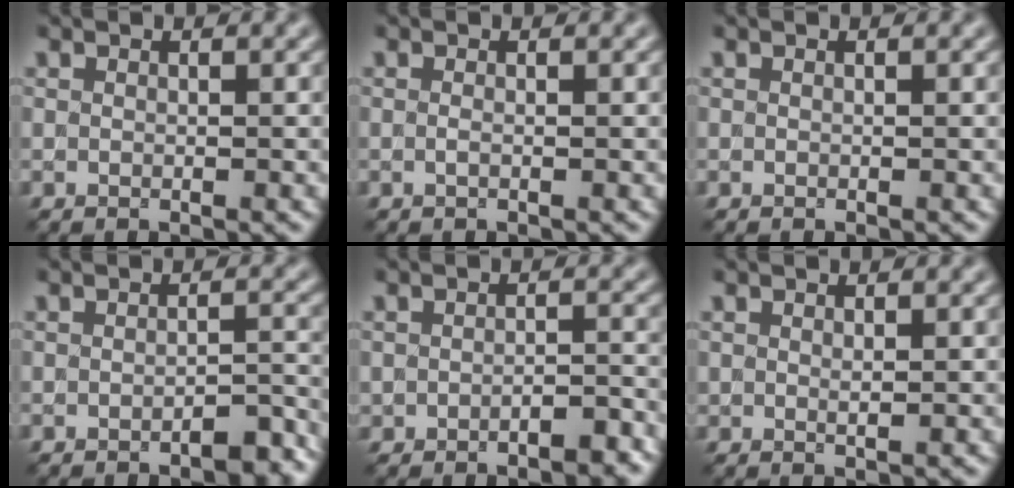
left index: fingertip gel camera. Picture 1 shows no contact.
{"total": 0.6, "force": [0.0, 0.2, 0.5], "torque": [-0.013, -0.003, -0.004]}
{"total": 0.0}
{"total": 2.6, "force": [-1.8, 0.7, 1.7], "torque": [-0.020, 0.005, -0.026]}
{"total": 2.3, "force": [-1.5, 1.0, 1.4], "torque": [-0.025, 0.005, -0.022]}
{"total": 0.6, "force": [0.2, 0.2, 0.5], "torque": [-0.011, -0.001, 0.004]}